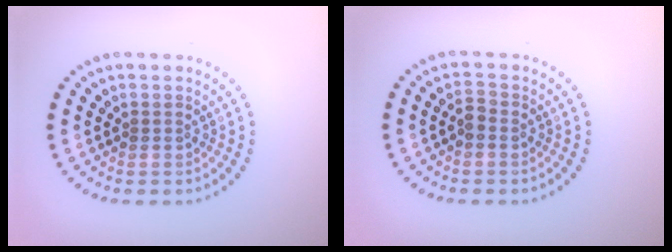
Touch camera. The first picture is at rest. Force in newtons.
{"total": 1.0, "press": 1.0, "slide": 0.3}